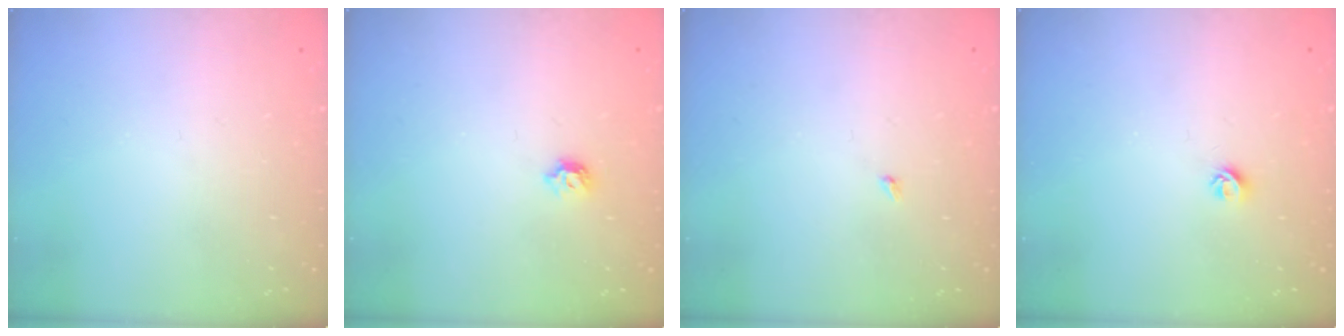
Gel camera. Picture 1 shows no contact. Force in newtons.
{"total": 5.4, "press": 5.4, "slide": 0.9}
{"total": 1.9, "press": 1.9, "slide": 0.3}
{"total": 5.0, "press": 4.9, "slide": 0.7}